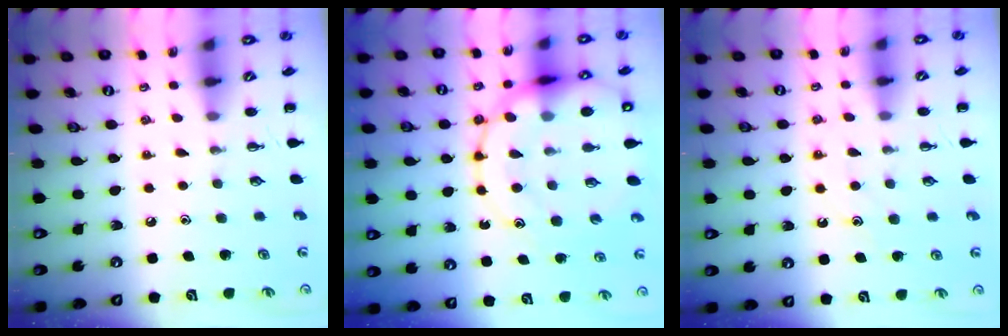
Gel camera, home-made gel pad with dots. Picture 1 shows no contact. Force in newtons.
{"total": 24.3, "press": 24.0, "slide": 3.3}
{"total": 11.7, "press": 11.6, "slide": 1.0}